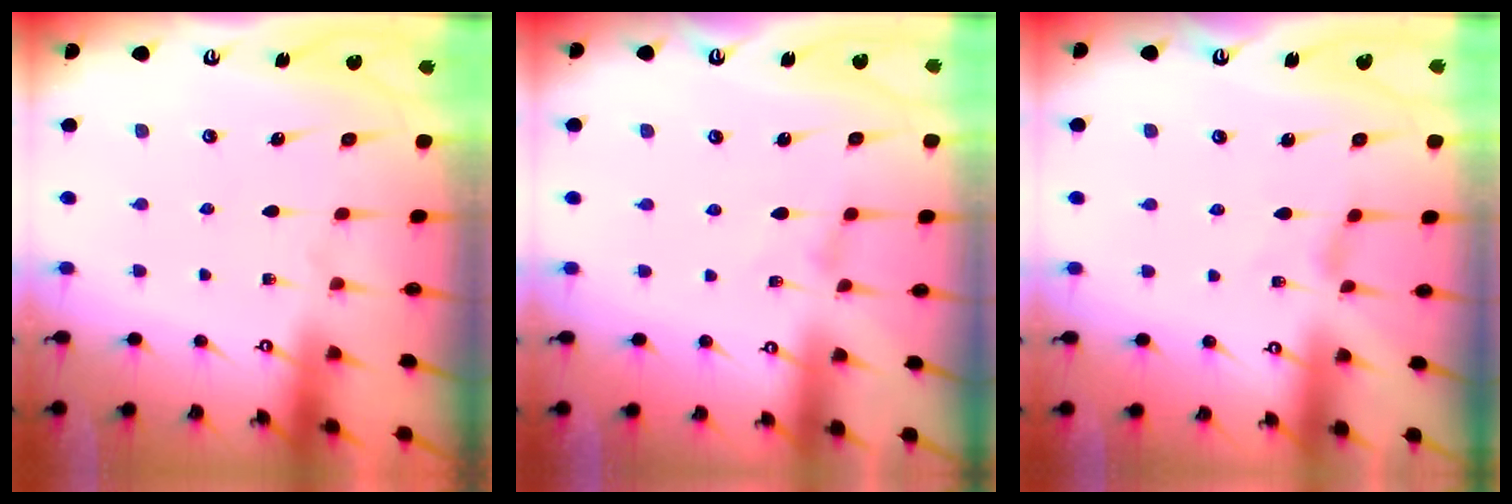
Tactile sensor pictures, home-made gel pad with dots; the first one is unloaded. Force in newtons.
{"total": 0.5, "press": 0.5, "slide": 0.1}
{"total": 0.0}